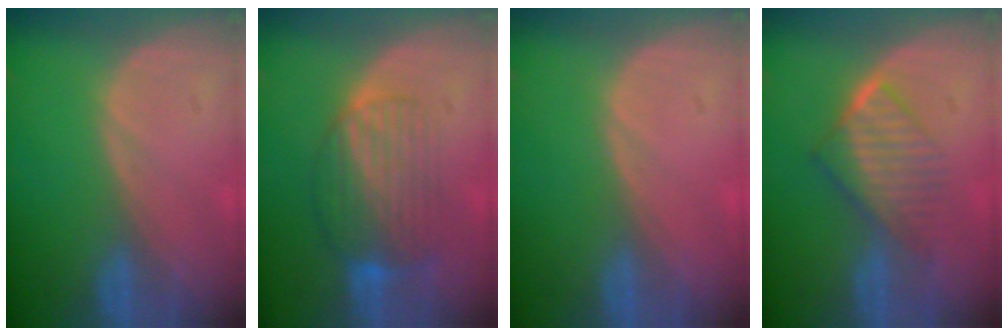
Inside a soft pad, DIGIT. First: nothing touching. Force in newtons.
{"total": 8.0, "press": 7.1, "slide": 3.7}
{"total": 0.6, "press": 0.2, "slide": 0.5}
{"total": 6.7, "press": 6.0, "slide": 2.9}